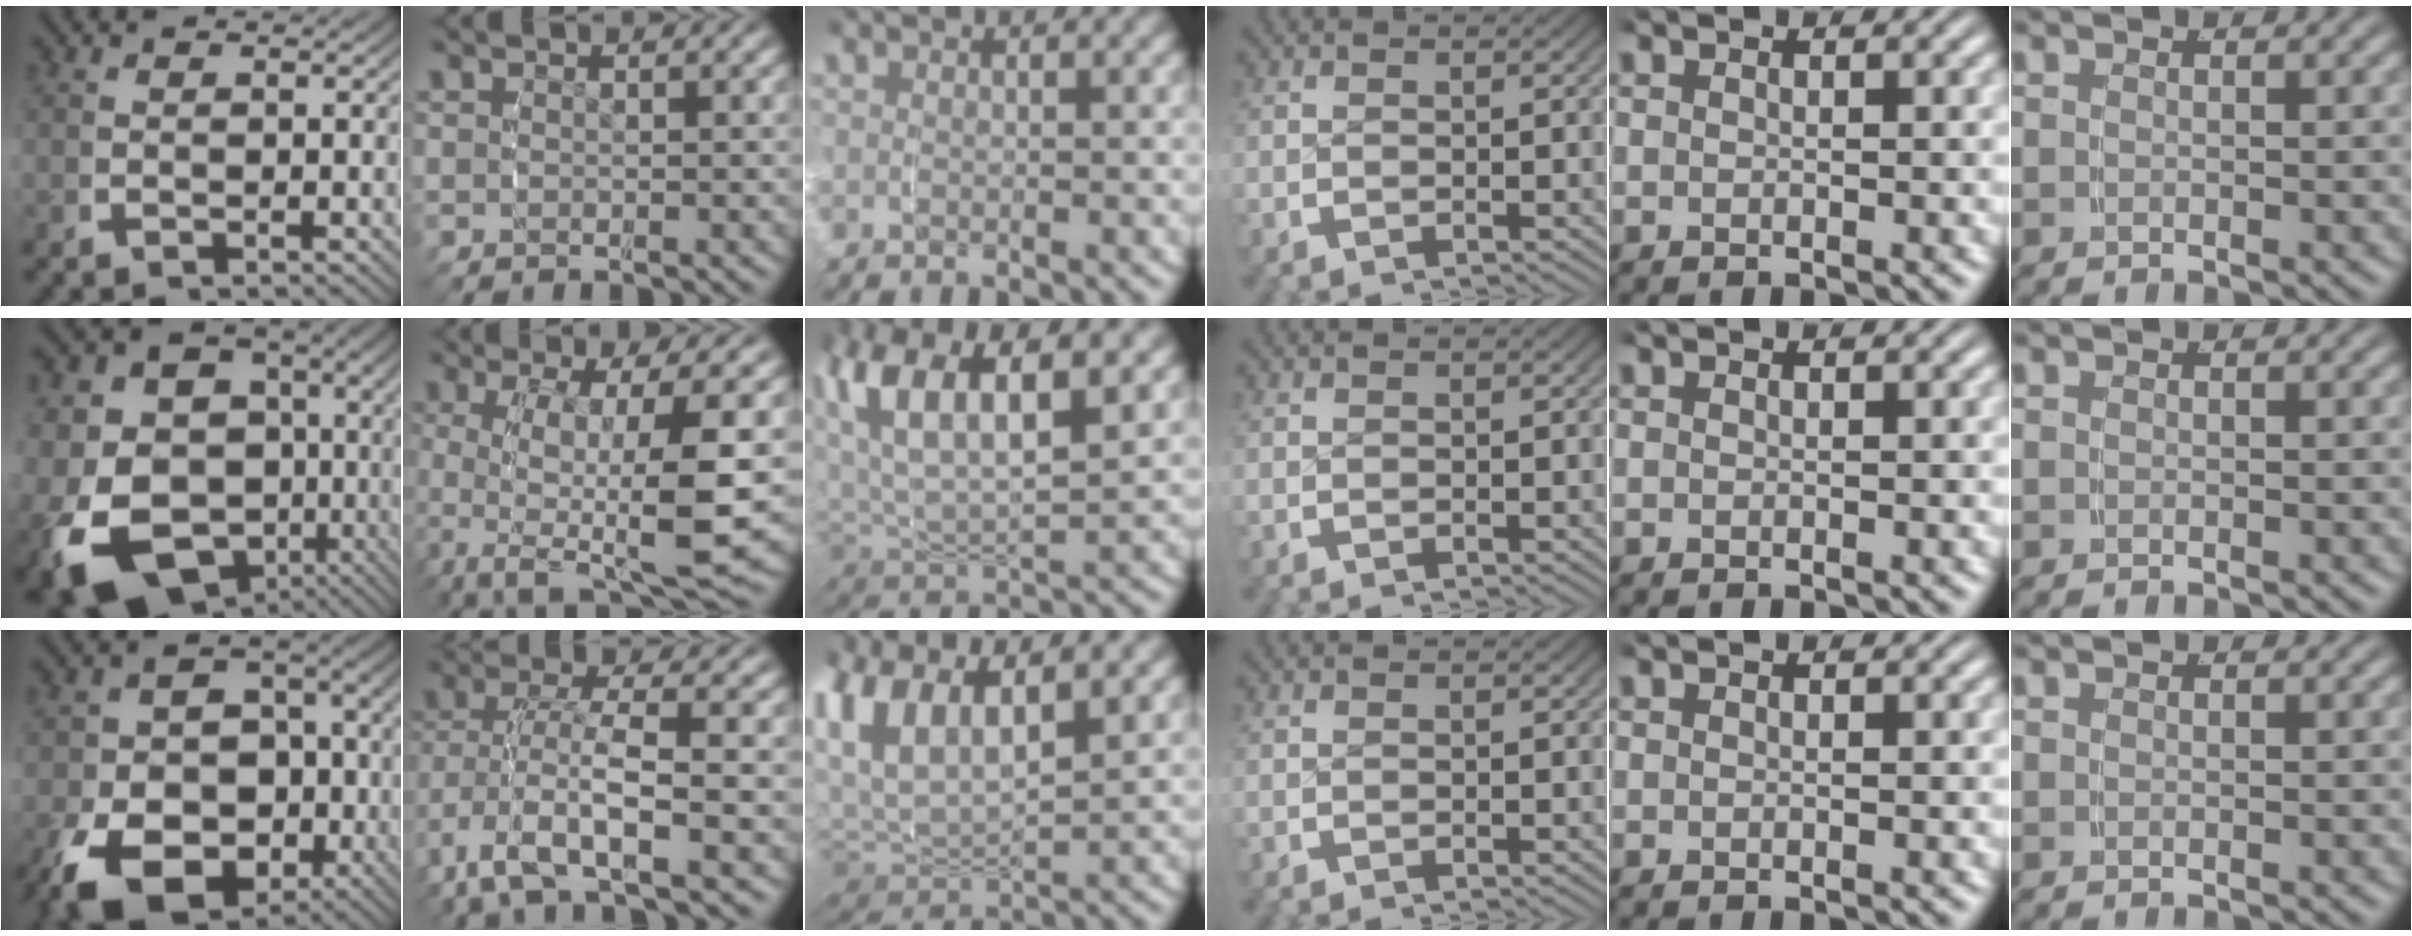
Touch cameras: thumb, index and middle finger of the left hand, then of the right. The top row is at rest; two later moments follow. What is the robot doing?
{"motion": "grasp_and_lifting", "object": "shorts"}